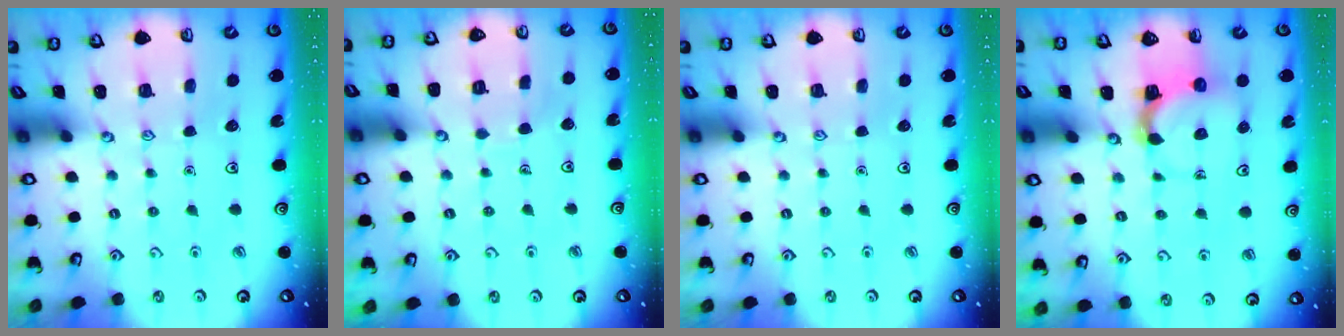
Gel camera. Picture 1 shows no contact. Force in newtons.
{"total": 2.2, "press": 2.2, "slide": 0.1}
{"total": 0.0}
{"total": 5.7, "press": 5.6, "slide": 1.1}